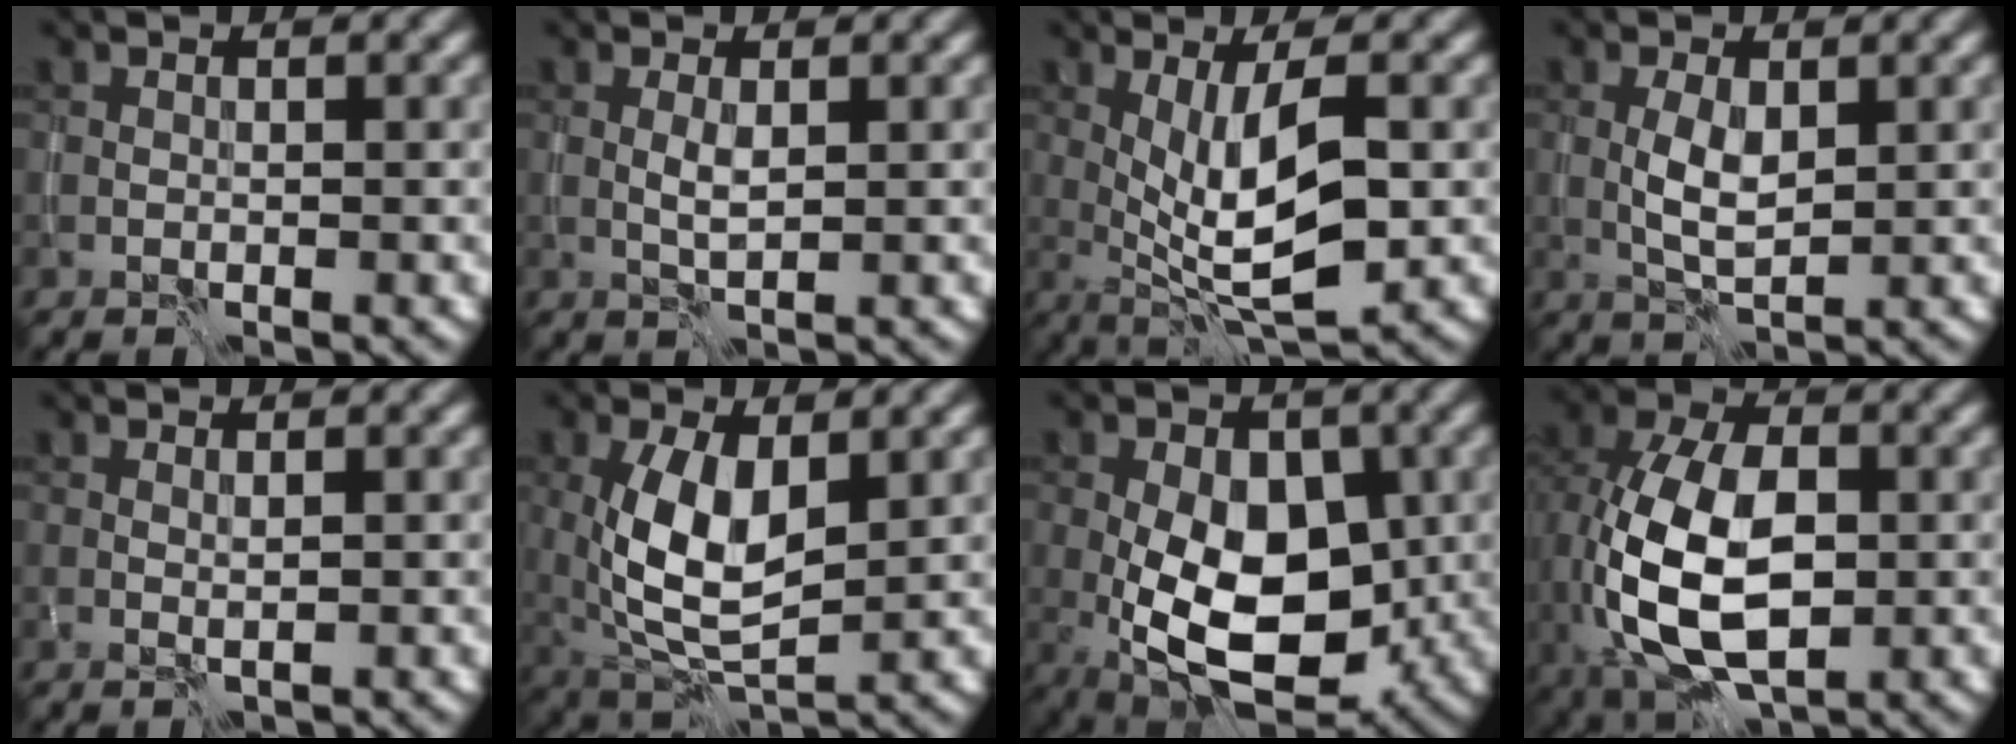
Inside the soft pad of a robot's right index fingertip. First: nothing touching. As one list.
[{"total": 1.3, "force": [0.1, 0.2, 1.2], "torque": [-0.030, 0.000, 0.003]}, {"total": 7.5, "force": [-0.3, 2.3, 7.1], "torque": [-0.123, -0.006, -0.002]}, {"total": 2.9, "force": [0.1, 1.2, 2.7], "torque": [-0.058, 0.000, 0.005]}, {"total": 0.7, "force": [0.1, -0.1, 0.7], "torque": [-0.012, -0.002, 0.003]}, {"total": 7.1, "force": [0.7, 3.3, 6.3], "torque": [-0.136, -0.006, 0.016]}, {"total": 10.4, "force": [-1.5, 6.0, 8.3], "torque": [-0.141, -0.009, -0.028]}, {"total": 12.0, "force": [-1.4, 7.1, 9.5], "torque": [-0.207, -0.009, -0.023]}]